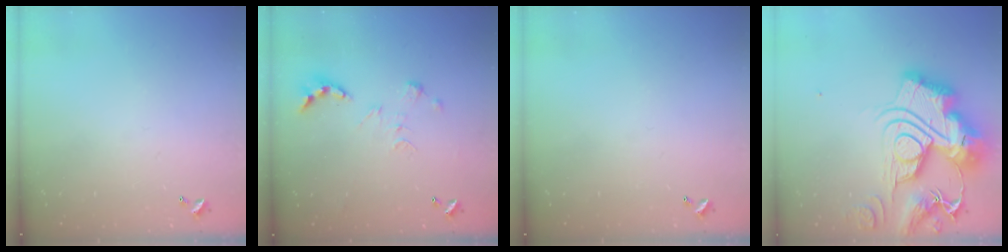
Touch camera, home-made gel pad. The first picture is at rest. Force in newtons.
{"total": 0.0}
{"total": 0.0}
{"total": 0.6, "press": 0.6, "slide": 0.0}